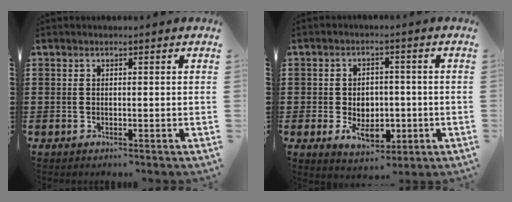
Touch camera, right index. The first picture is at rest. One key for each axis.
{"total": 5.6, "fx": -1.4, "fy": 4.0, "fz": 3.6, "tx": -0.043, "ty": 0.000, "tz": -0.028}